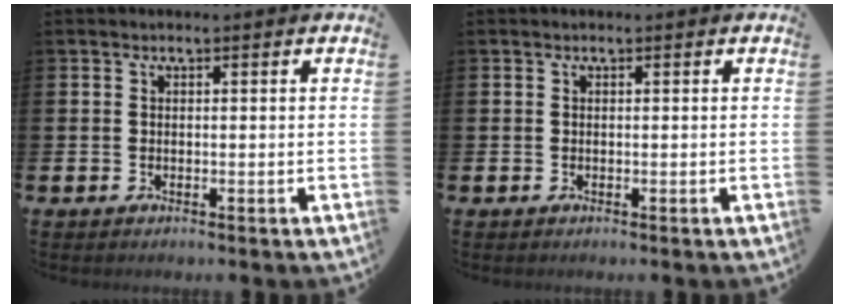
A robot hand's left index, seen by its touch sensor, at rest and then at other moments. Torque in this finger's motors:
{"motor_torque": [0.00, 0.00, 0.00, 0.00]}